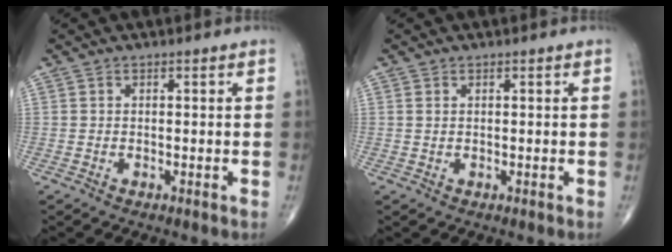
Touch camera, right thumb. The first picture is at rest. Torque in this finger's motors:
{"motor_torque": [-0.31, 0.14, -0.34, -0.28, 0.00]}